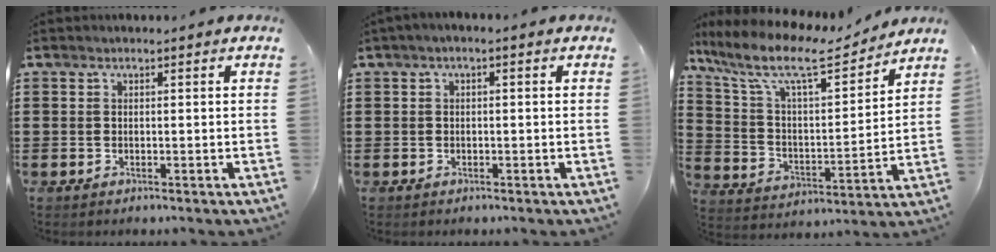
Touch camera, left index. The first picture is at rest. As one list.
[{"total": 1.0, "force": [-0.6, 0.2, 0.8], "torque": [-0.013, -0.003, -0.011]}, {"total": 11.5, "force": [8.9, 2.5, 6.9], "torque": [-0.167, -0.046, 0.152]}]